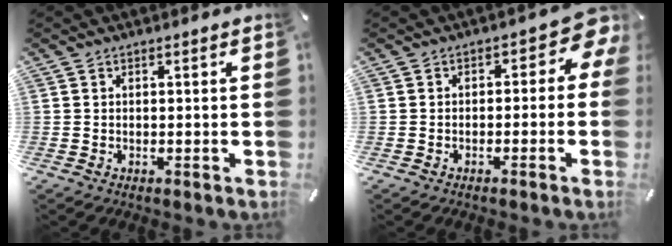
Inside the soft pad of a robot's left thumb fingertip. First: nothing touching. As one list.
[{"total": 5.4, "force": [0.0, 3.4, 4.2], "torque": [-0.051, -0.007, -0.007]}]